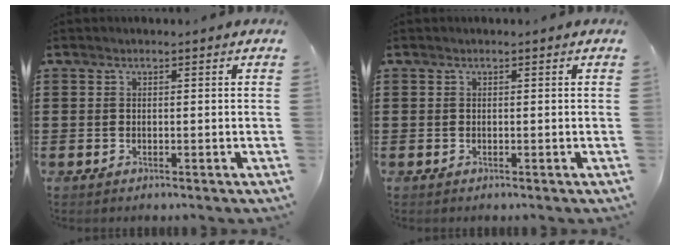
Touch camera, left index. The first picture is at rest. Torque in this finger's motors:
{"motor_torque": [0.00, 0.00, -0.01, 0.01]}